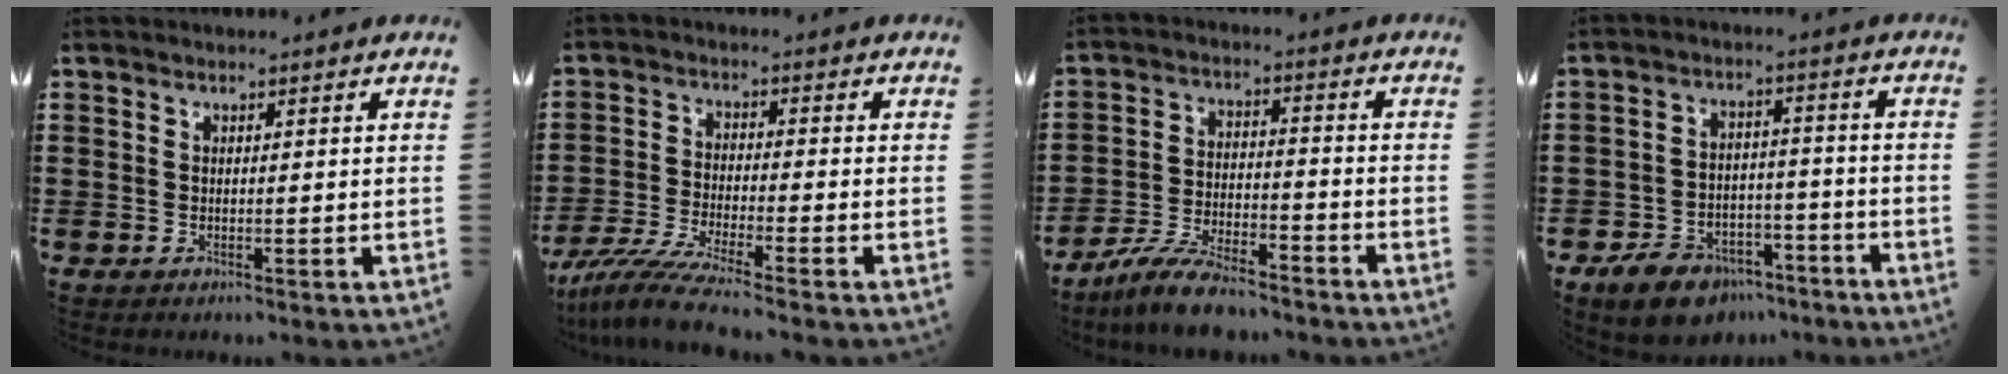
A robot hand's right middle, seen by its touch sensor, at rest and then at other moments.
{"total": 6.5, "force": [-5.5, -0.1, 3.4], "torque": [-0.088, -0.021, -0.112]}
{"total": 7.7, "force": [-6.9, 1.3, 3.1], "torque": [-0.069, 0.007, -0.135]}
{"total": 6.9, "force": [-5.9, 3.1, 1.9], "torque": [-0.042, 0.025, -0.115]}